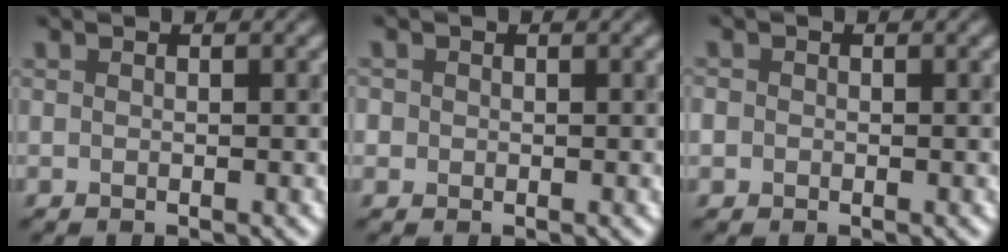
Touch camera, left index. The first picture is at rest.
{"total": 1.1, "force": [0.1, 1.1, 0.2], "torque": [0.005, -0.001, -0.003]}
{"total": 1.4, "force": [-0.1, 1.4, 0.4], "torque": [-0.002, -0.001, -0.004]}